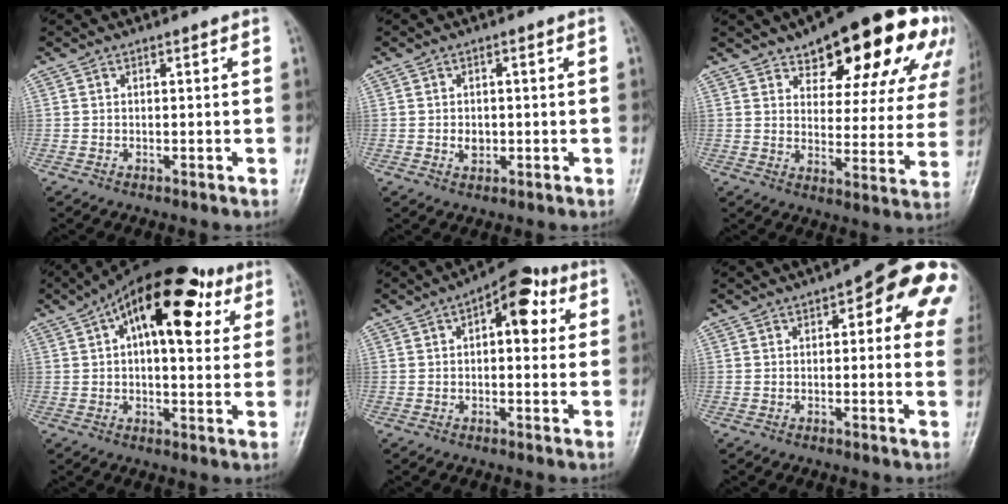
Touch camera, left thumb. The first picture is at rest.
{"total": 2.3, "force": [-0.4, 1.8, 1.3], "torque": [-0.012, 0.003, -0.004]}
{"total": 22.7, "force": [13.4, 9.2, 15.8], "torque": [-0.172, -0.029, 0.174]}
{"total": 19.1, "force": [7.4, 9.3, 15.0], "torque": [-0.198, 0.017, 0.103]}
{"total": 9.1, "force": [2.8, 4.7, 7.2], "torque": [-0.065, 0.013, 0.026]}
{"total": 14.5, "force": [4.5, 5.5, 12.7], "torque": [-0.109, 0.006, 0.036]}